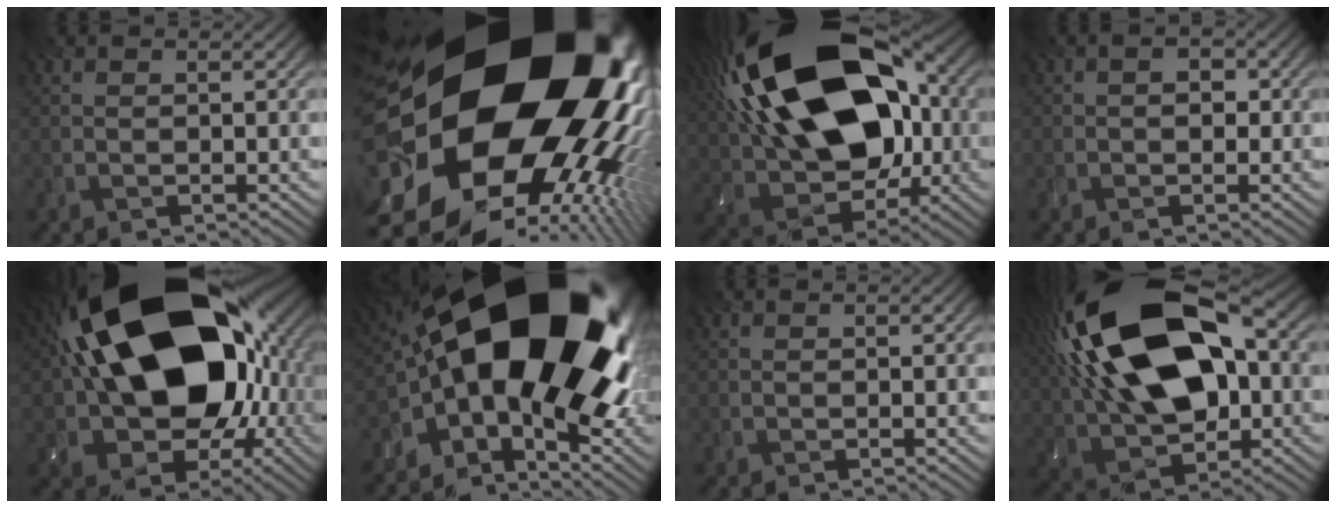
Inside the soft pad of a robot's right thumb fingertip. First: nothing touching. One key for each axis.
{"total": 23.2, "fx": -0.4, "fy": 17.4, "fz": 15.3, "tx": -0.236, "ty": -0.102, "tz": -0.037}
{"total": 22.1, "fx": 4.9, "fy": 13.4, "fz": 16.9, "tx": -0.337, "ty": 0.041, "tz": 0.075}
{"total": 1.3, "fx": -0.4, "fy": 0.6, "fz": 1.1, "tx": -0.017, "ty": 0.000, "tz": -0.006}
{"total": 23.2, "fx": 3.5, "fy": 15.4, "fz": 17.0, "tx": -0.313, "ty": -0.010, "tz": 0.066}
{"total": 21.2, "fx": 0.9, "fy": 11.6, "fz": 17.8, "tx": -0.288, "ty": -0.048, "tz": 0.035}
{"total": 0.0}
{"total": 20.9, "fx": 4.2, "fy": 11.4, "fz": 17.0, "tx": -0.319, "ty": 0.039, "tz": 0.051}